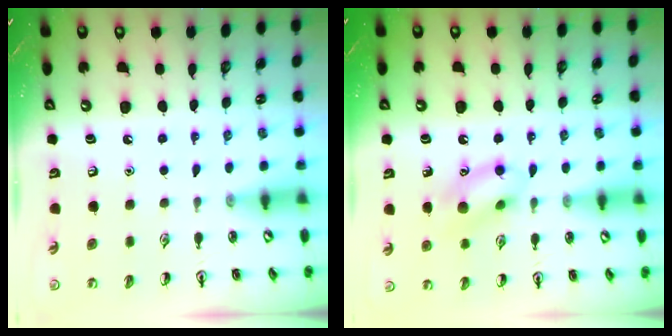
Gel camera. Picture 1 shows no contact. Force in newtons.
{"total": 11.8, "press": 11.7, "slide": 1.3}